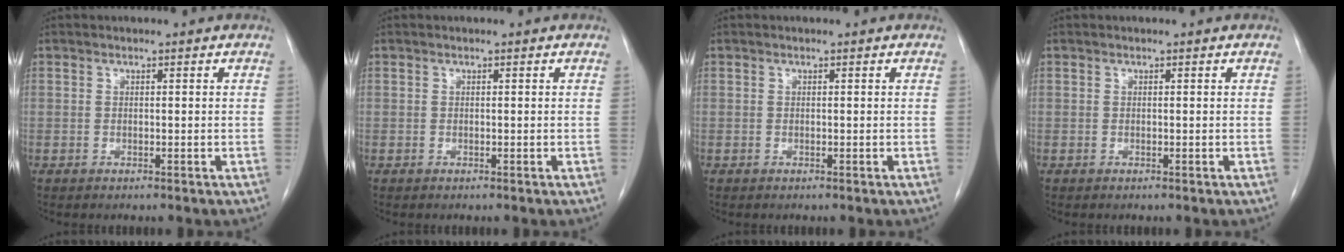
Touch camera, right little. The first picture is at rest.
{"total": 0.0}
{"total": 0.0}
{"total": 0.0}